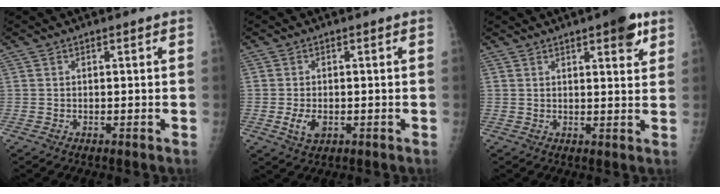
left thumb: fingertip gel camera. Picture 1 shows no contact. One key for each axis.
{"total": 3.5, "fx": -0.8, "fy": 2.1, "fz": 2.7, "tx": -0.054, "ty": -0.005, "tz": -0.010}
{"total": 6.3, "fx": 3.7, "fy": 1.9, "fz": 4.7, "tx": -0.049, "ty": -0.014, "tz": 0.043}